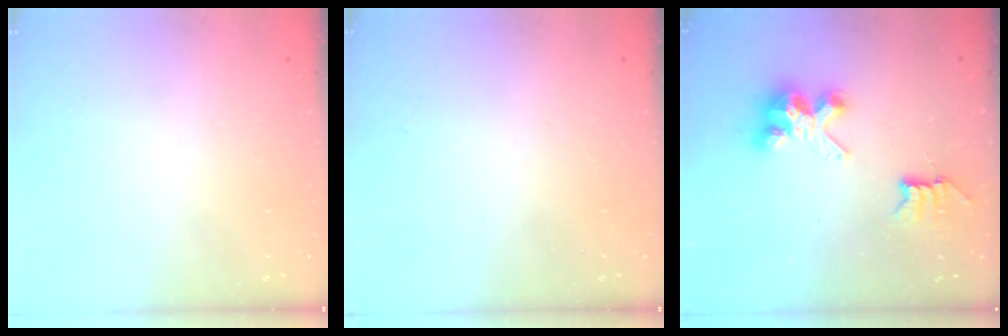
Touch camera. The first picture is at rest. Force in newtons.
{"total": 0.0}
{"total": 7.8, "press": 7.8, "slide": 0.3}